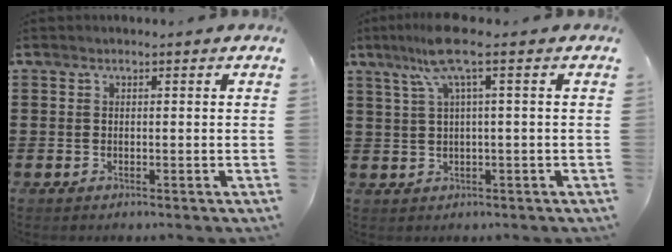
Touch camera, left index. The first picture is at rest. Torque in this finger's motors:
{"motor_torque": [1.13, -1.01, 0.58, 0.18]}